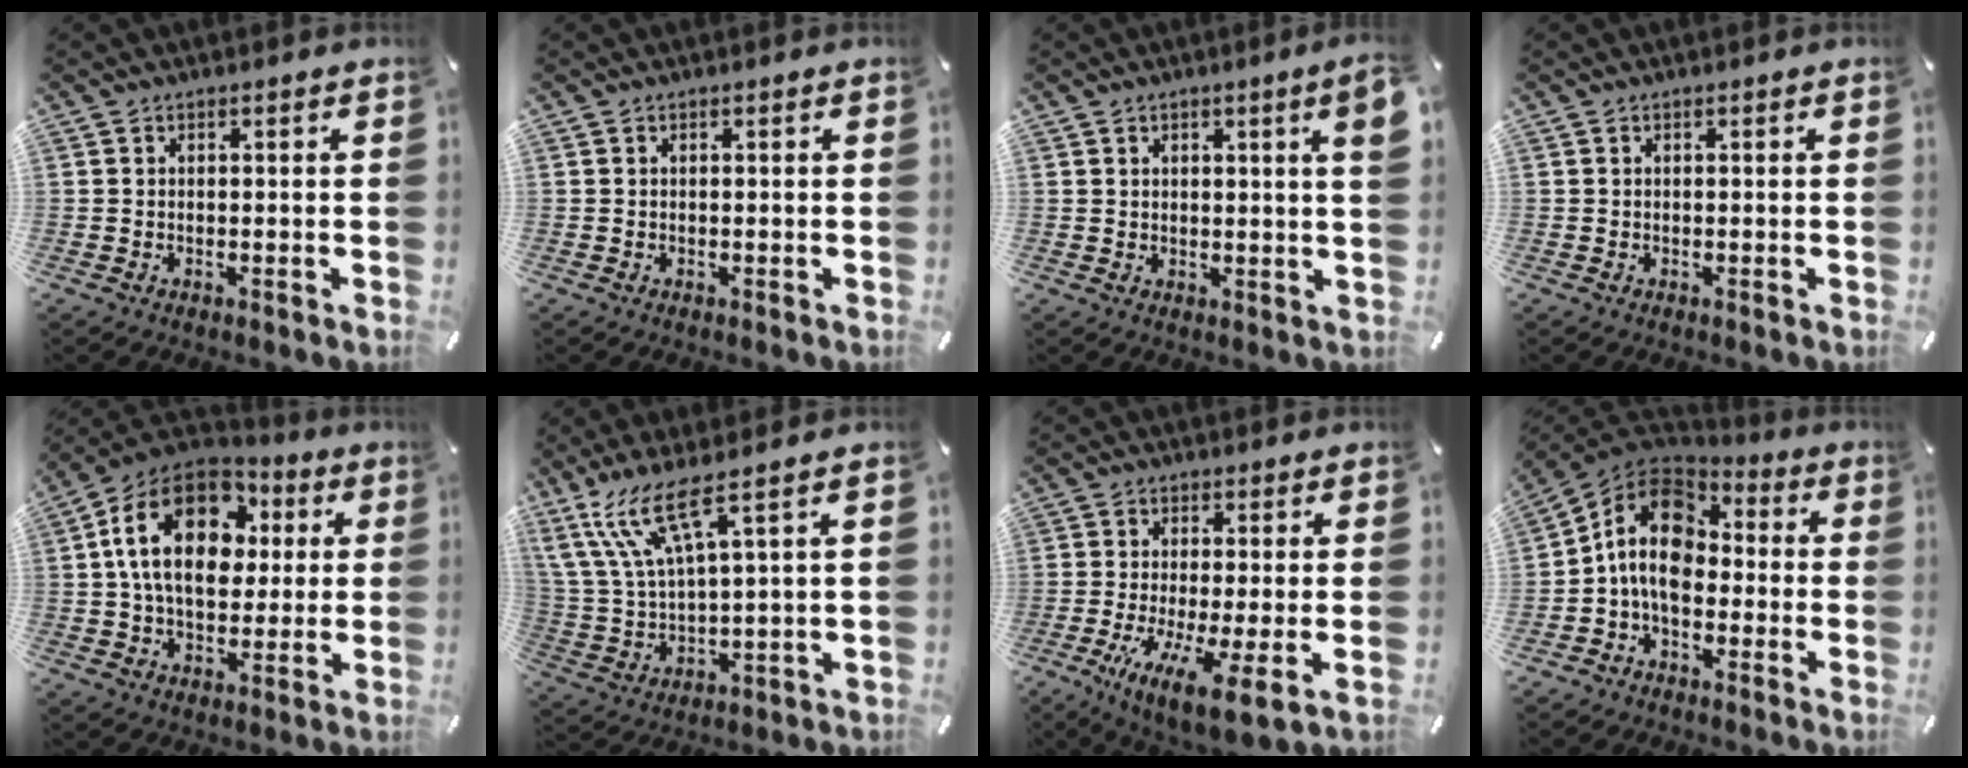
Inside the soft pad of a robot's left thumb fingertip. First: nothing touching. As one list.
[{"total": 0.0}, {"total": 4.2, "force": [1.6, 0.2, 3.9], "torque": [-0.067, -0.004, 0.025]}, {"total": 0.0}, {"total": 19.6, "force": [4.1, 13.7, 13.4], "torque": [-0.255, -0.001, 0.071]}, {"total": 12.9, "force": [7.5, 3.6, 9.9], "torque": [-0.235, -0.028, 0.132]}, {"total": 9.8, "force": [-2.6, 1.6, 9.4], "torque": [-0.188, -0.018, -0.040]}, {"total": 12.5, "force": [-1.6, 8.9, 8.6], "torque": [-0.178, 0.022, -0.033]}]